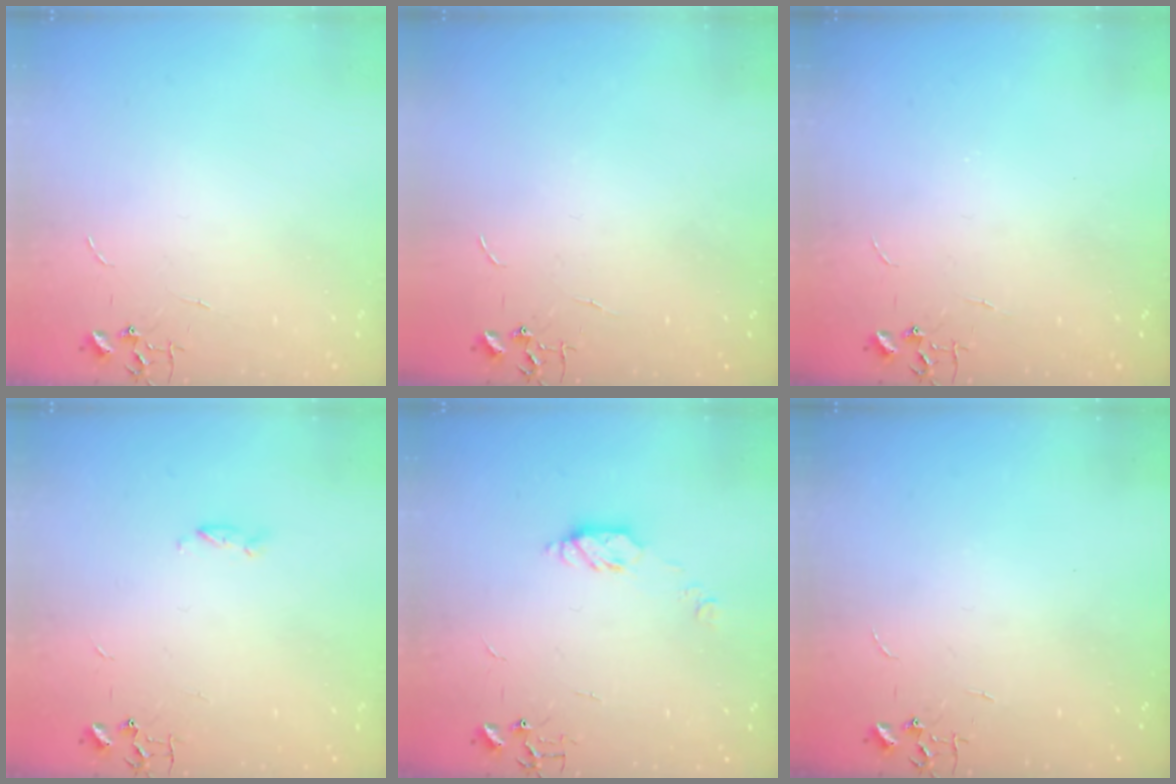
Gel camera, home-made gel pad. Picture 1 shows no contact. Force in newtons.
{"total": 0.0}
{"total": 0.0}
{"total": 2.3, "press": 2.2, "slide": 0.4}
{"total": 6.4, "press": 6.4, "slide": 0.6}
{"total": 0.0}